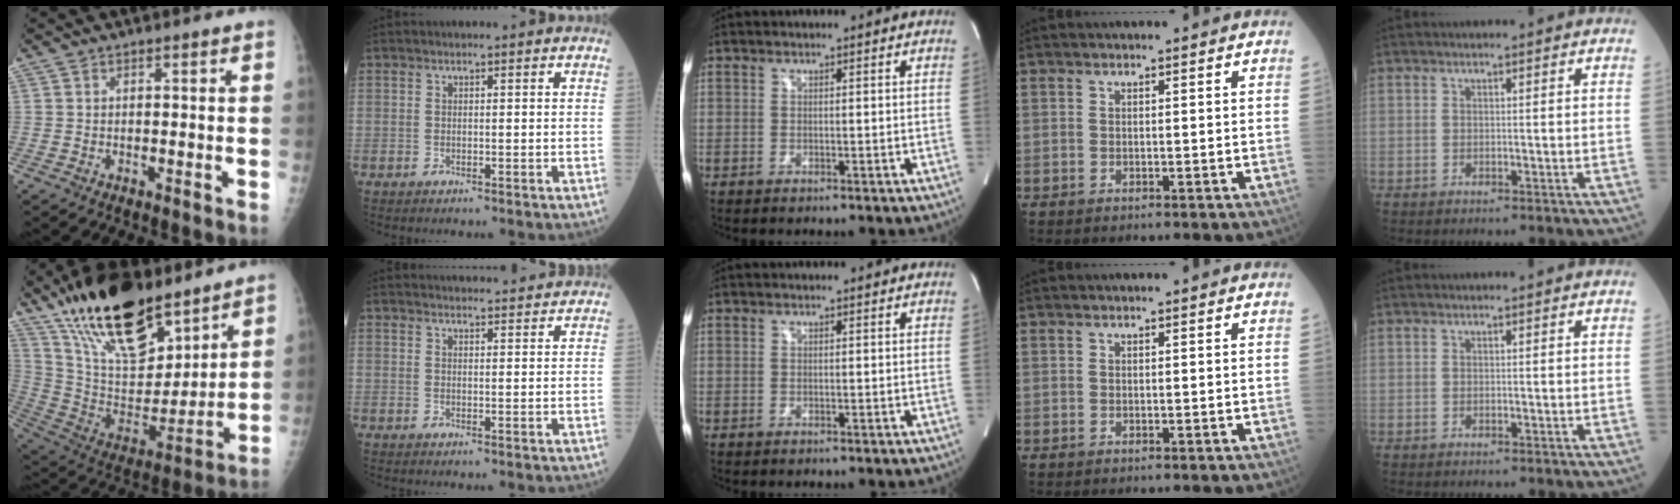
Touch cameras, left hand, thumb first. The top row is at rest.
{"thumb": {"total": 25.5, "force": [17.9, 10.6, 14.8], "torque": [-0.229, -0.067, 0.320]}, "index": {"total": 10.8, "force": [10.5, 1.0, 2.5], "torque": [-0.028, 0.024, 0.125]}}